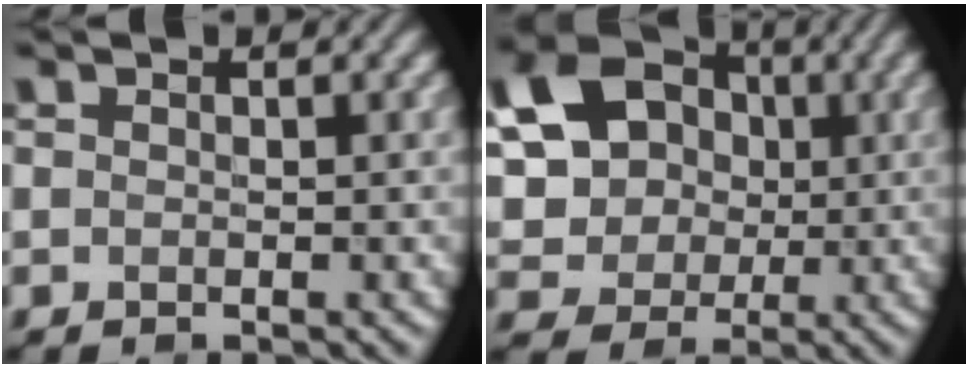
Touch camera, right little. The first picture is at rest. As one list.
[{"total": 13.1, "force": [3.0, 11.3, 6.0], "torque": [-0.169, 0.021, 0.056]}]